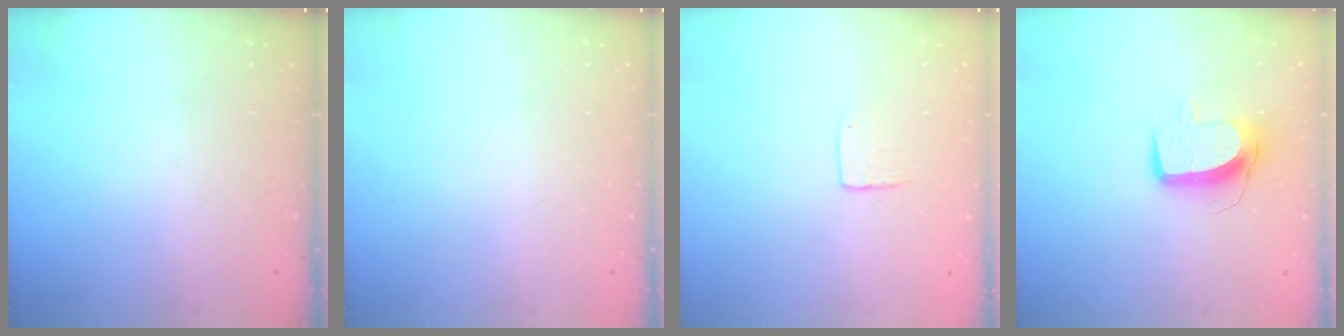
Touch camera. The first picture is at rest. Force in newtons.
{"total": 0.0}
{"total": 4.3, "press": 4.3, "slide": 0.4}
{"total": 10.3, "press": 10.3, "slide": 0.5}